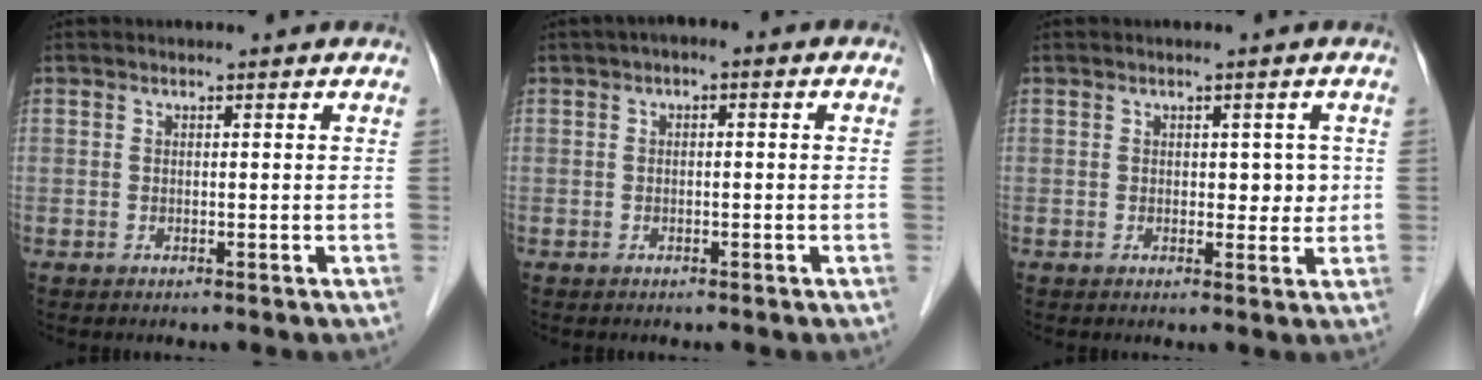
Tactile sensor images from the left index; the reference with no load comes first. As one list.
[{"total": 1.8, "force": [0.3, 0.9, 1.5], "torque": [-0.020, 0.010, -0.005]}, {"total": 2.4, "force": [0.4, 1.6, 1.7], "torque": [-0.012, -0.001, 0.005]}]